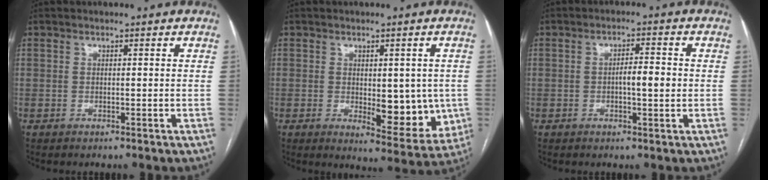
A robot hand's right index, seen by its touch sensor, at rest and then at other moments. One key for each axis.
{"total": 10.0, "fx": -1.0, "fy": 4.5, "fz": 8.9, "tx": -0.098, "ty": -0.011, "tz": 0.000}
{"total": 3.9, "fx": -0.3, "fy": 0.7, "fz": 3.8, "tx": -0.063, "ty": 0.003, "tz": -0.005}